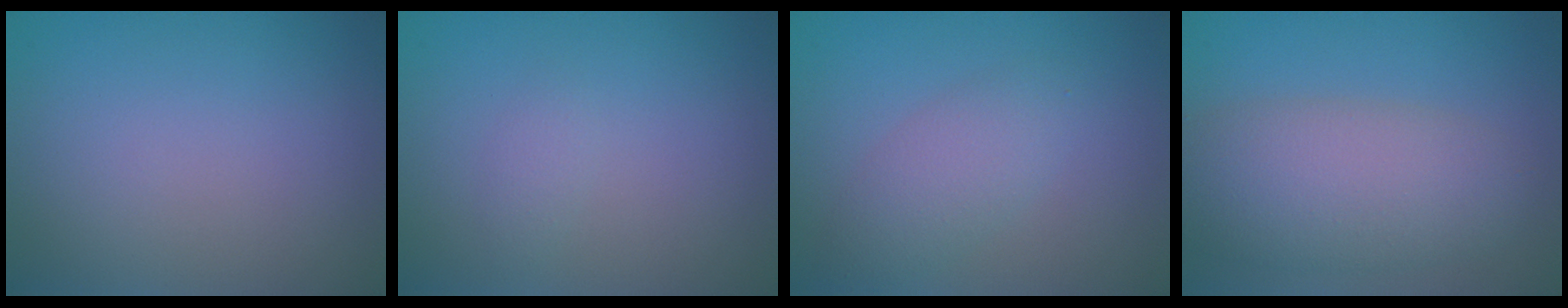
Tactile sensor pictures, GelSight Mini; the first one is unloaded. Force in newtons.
{"total": 0.9, "press": 0.9, "slide": 0.0}
{"total": 2.8, "press": 2.8, "slide": 0.2}
{"total": 7.0, "press": 7.0, "slide": 0.3}